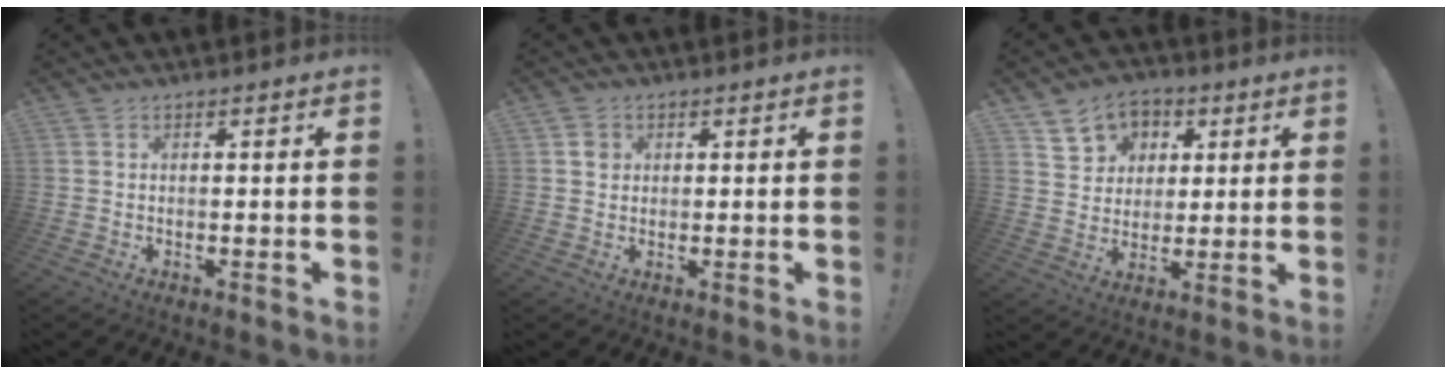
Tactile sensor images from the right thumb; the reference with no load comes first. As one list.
[{"total": 2.7, "force": [0.7, 2.6, 0.4], "torque": [0.010, -0.003, 0.011]}, {"total": 9.1, "force": [4.2, 7.7, 2.4], "torque": [-0.034, -0.025, 0.086]}]